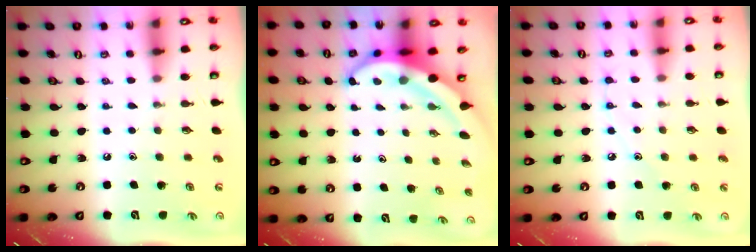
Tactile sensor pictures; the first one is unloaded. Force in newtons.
{"total": 6.2, "press": 6.0, "slide": 1.5}
{"total": 5.7, "press": 5.7, "slide": 0.5}